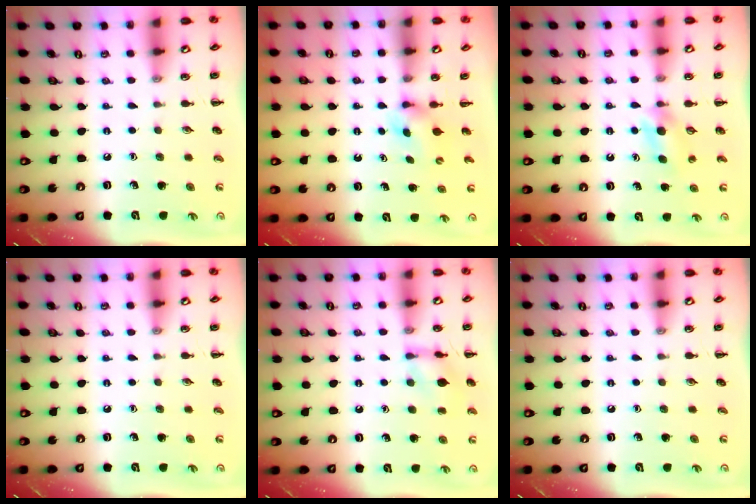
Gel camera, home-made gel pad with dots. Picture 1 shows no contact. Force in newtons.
{"total": 2.9, "press": 2.6, "slide": 1.3}
{"total": 3.7, "press": 3.4, "slide": 1.5}
{"total": 0.0}
{"total": 10.0, "press": 10.0, "slide": 0.6}
{"total": 0.0}